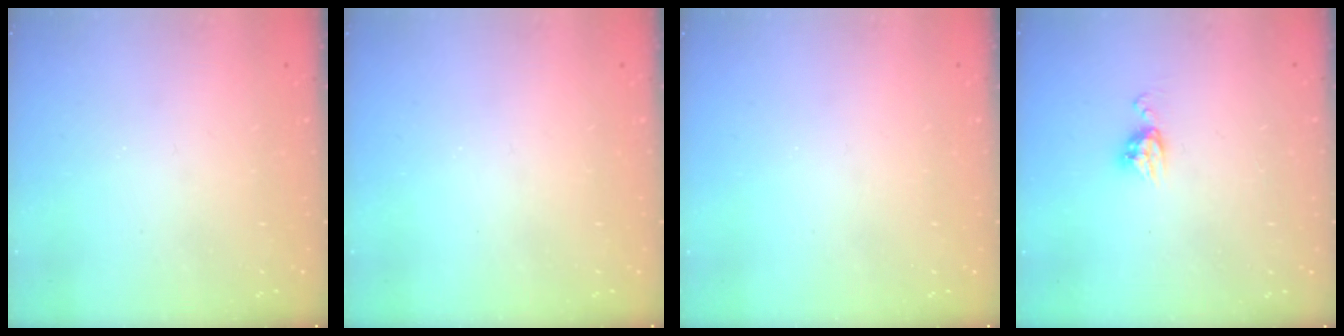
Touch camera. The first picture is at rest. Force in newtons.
{"total": 0.0}
{"total": 0.0}
{"total": 5.9, "press": 5.9, "slide": 0.5}